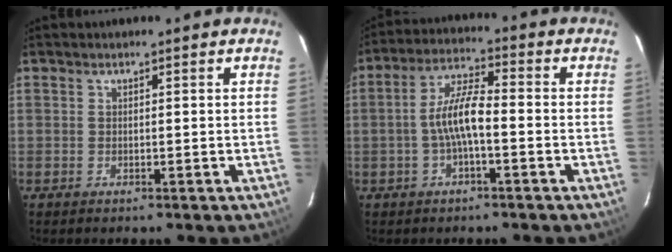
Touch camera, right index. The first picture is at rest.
{"total": 7.3, "force": [-1.8, 1.7, 6.9], "torque": [-0.144, 0.013, -0.033]}